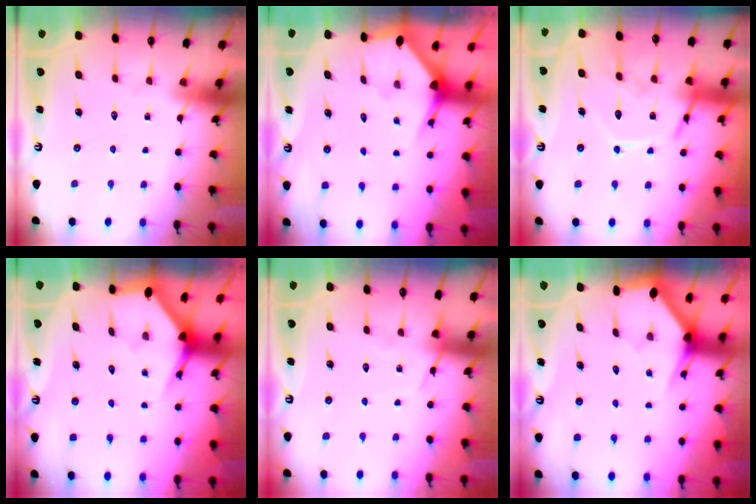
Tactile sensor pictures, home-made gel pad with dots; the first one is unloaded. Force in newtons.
{"total": 2.2, "press": 2.2, "slide": 0.2}
{"total": 14.2, "press": 14.1, "slide": 1.2}
{"total": 3.4, "press": 3.4, "slide": 0.2}
{"total": 5.9, "press": 5.9, "slide": 0.7}
{"total": 3.0, "press": 3.0, "slide": 0.1}